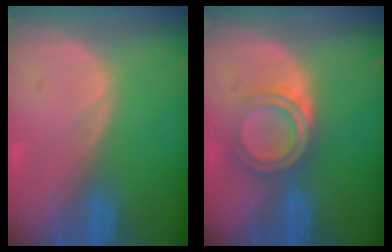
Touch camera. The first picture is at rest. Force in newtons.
{"total": 5.2, "press": 4.8, "slide": 1.9}